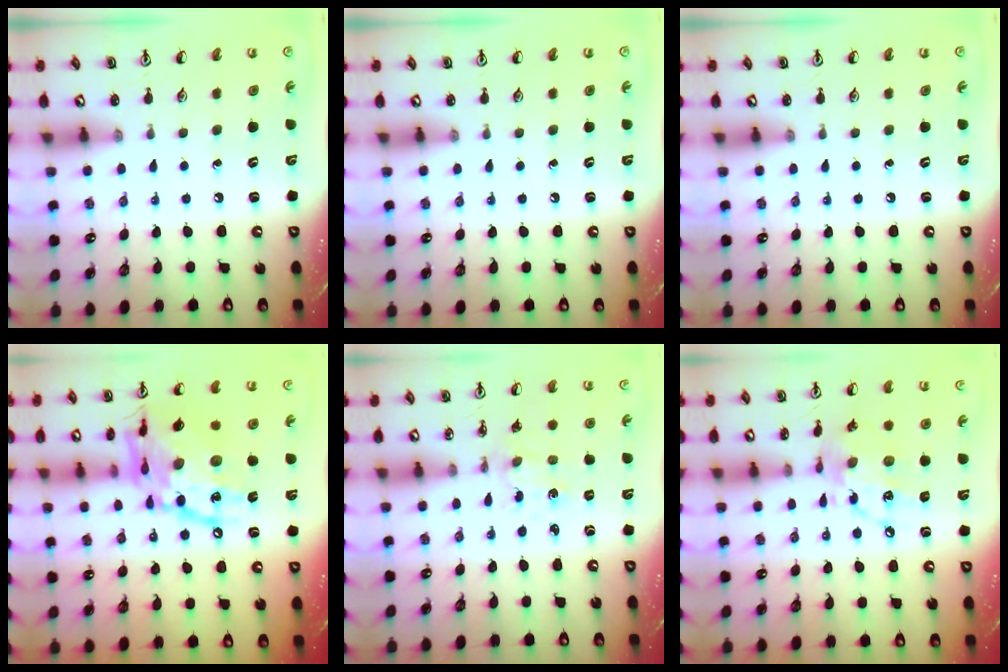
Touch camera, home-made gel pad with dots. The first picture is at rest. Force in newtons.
{"total": 0.0}
{"total": 0.0}
{"total": 22.2, "press": 22.1, "slide": 1.8}
{"total": 1.0, "press": 1.0, "slide": 0.2}
{"total": 12.6, "press": 12.6, "slide": 0.8}